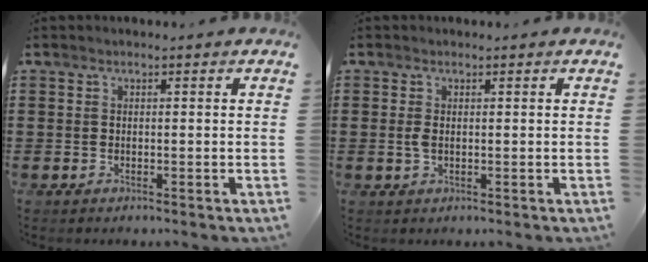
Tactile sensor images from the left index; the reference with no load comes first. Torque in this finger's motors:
{"motor_torque": [0.26, 0.18, 0.18, 0.05]}